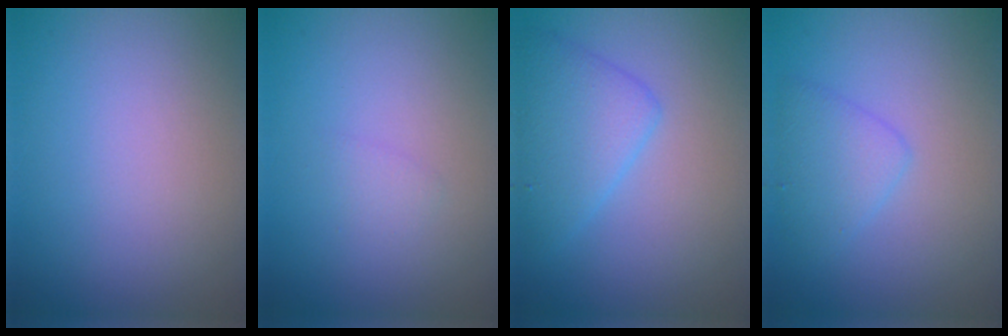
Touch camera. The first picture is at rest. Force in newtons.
{"total": 0.8, "press": 0.8, "slide": 0.1}
{"total": 4.2, "press": 4.2, "slide": 0.2}
{"total": 2.5, "press": 2.5, "slide": 0.1}